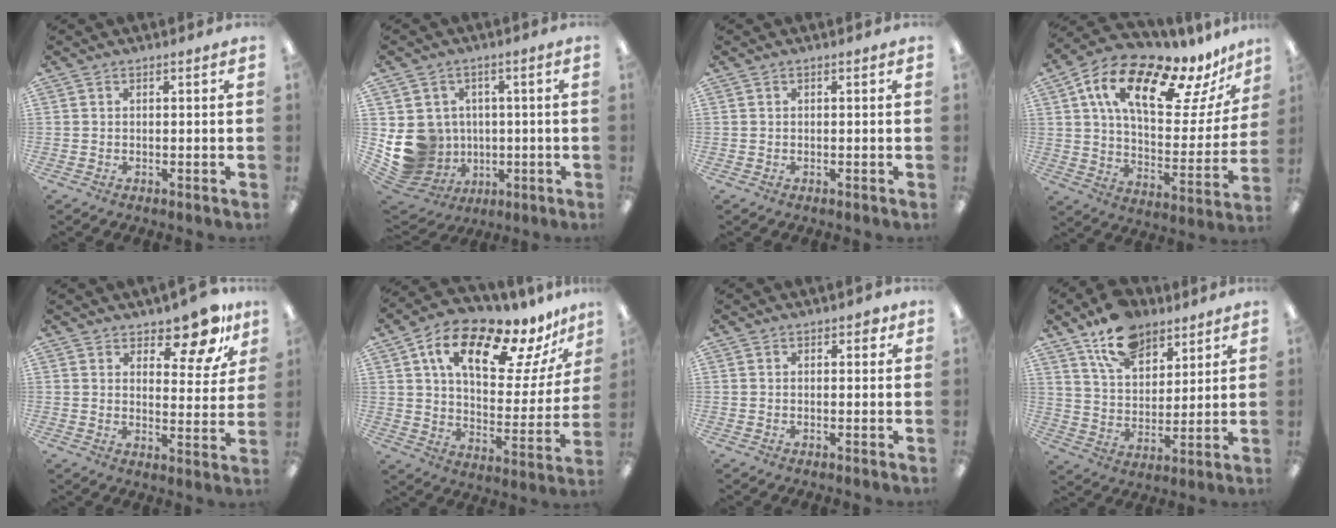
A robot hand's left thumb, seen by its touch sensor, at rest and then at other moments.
{"total": 11.4, "force": [-0.8, 10.7, 3.6], "torque": [-0.116, -0.002, -0.002]}
{"total": 0.0}
{"total": 20.9, "force": [13.8, 8.1, 13.4], "torque": [-0.233, -0.076, 0.233]}
{"total": 11.8, "force": [9.4, 4.5, 5.6], "torque": [-0.059, -0.070, 0.164]}
{"total": 19.2, "force": [12.8, 7.5, 12.1], "torque": [-0.201, -0.070, 0.212]}
{"total": 1.7, "force": [1.0, 1.0, 1.0], "torque": [-0.013, 0.001, 0.016]}
{"total": 13.9, "force": [9.5, 8.0, 6.2], "torque": [-0.103, -0.043, 0.176]}